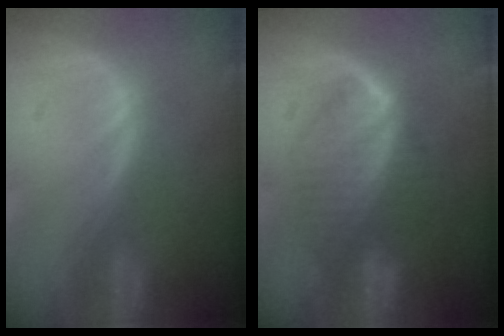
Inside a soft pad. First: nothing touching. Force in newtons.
{"total": 6.8, "press": 6.8, "slide": 0.2}